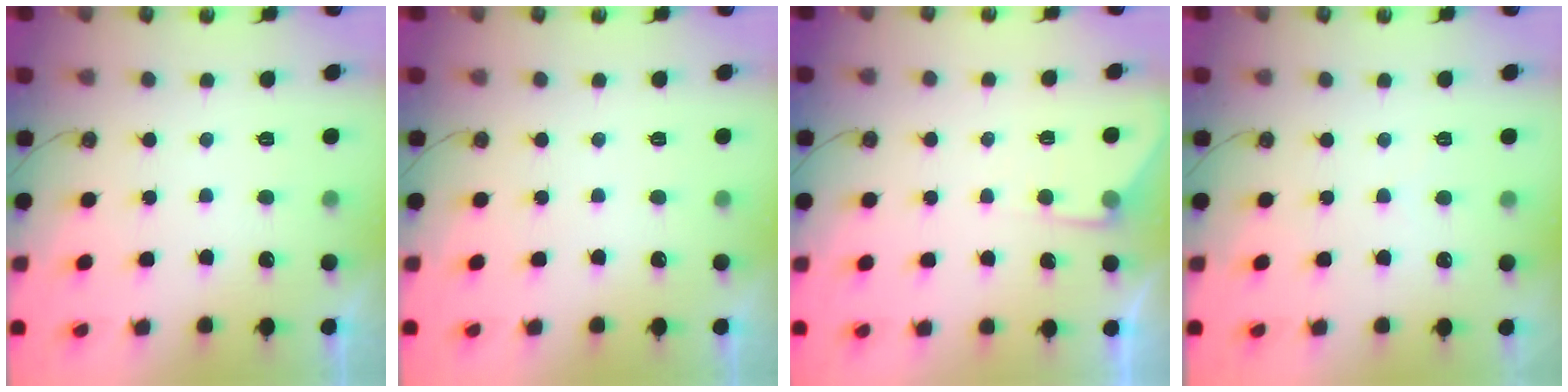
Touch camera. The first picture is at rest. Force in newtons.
{"total": 0.0}
{"total": 4.0, "press": 4.0, "slide": 0.4}
{"total": 2.3, "press": 2.2, "slide": 0.4}